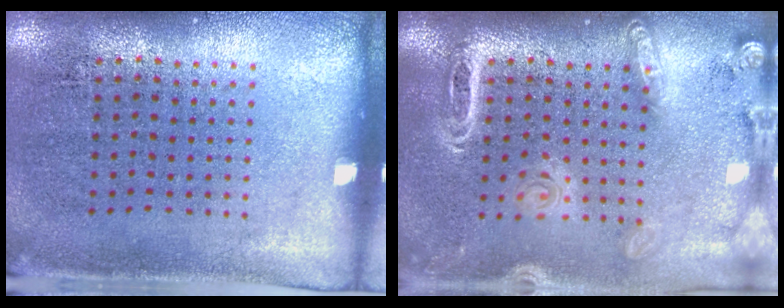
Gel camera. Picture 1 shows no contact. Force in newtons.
{"total": 1.9, "press": 1.8, "slide": 0.7}